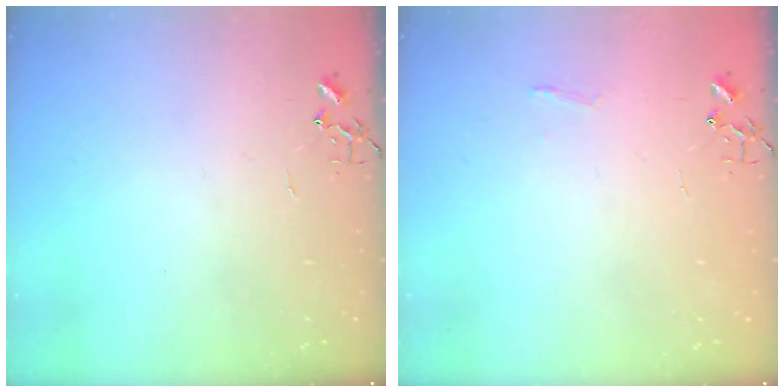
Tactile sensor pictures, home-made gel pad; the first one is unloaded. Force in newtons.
{"total": 4.8, "press": 4.8, "slide": 0.6}